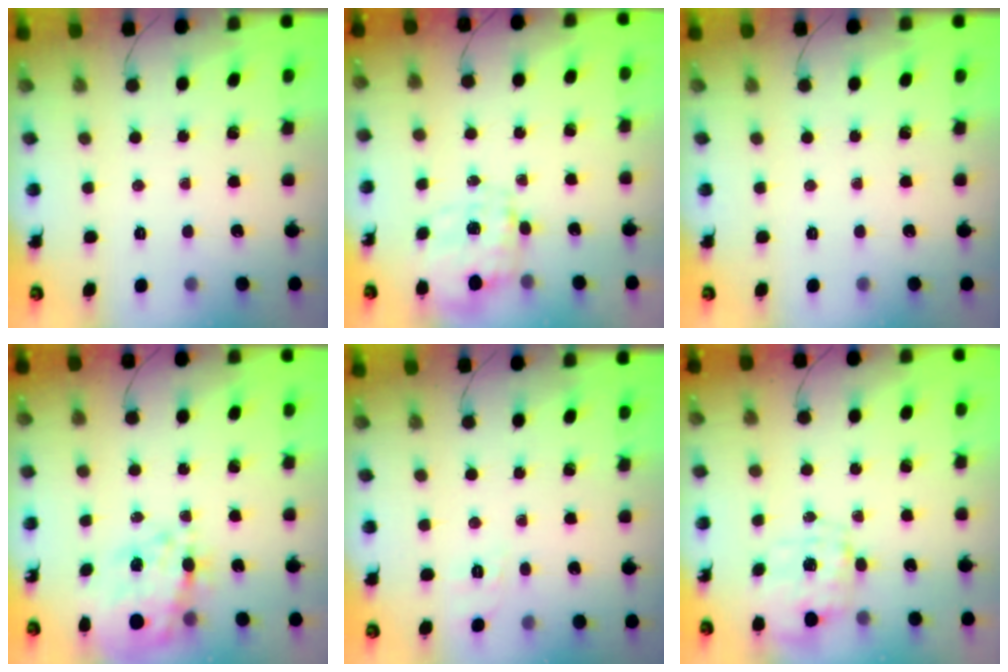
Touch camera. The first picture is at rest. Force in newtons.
{"total": 2.5, "press": 2.3, "slide": 1.0}
{"total": 0.0}
{"total": 16.3, "press": 15.7, "slide": 4.3}
{"total": 1.9, "press": 0.2, "slide": 1.9}
{"total": 2.8, "press": 2.6, "slide": 0.9}